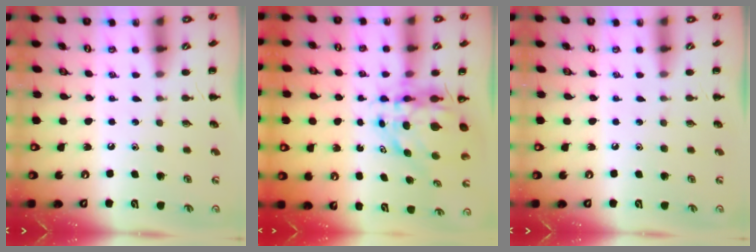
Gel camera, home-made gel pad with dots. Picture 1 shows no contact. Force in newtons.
{"total": 7.6, "press": 7.1, "slide": 2.7}
{"total": 0.0}